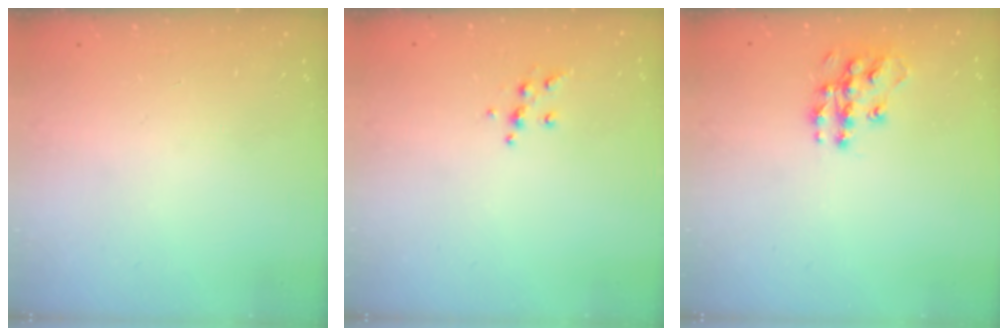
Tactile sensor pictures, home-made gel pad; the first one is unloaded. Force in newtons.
{"total": 6.4, "press": 6.4, "slide": 0.5}
{"total": 10.4, "press": 10.4, "slide": 0.4}